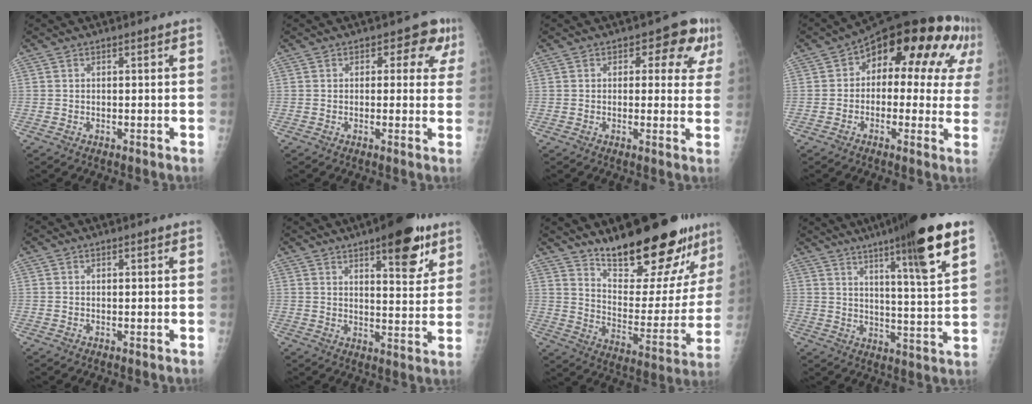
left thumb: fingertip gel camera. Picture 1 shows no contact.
{"total": 6.4, "force": [2.3, 4.2, 4.3], "torque": [0.002, 0.000, 0.014]}
{"total": 8.2, "force": [3.0, 4.9, 5.8], "torque": [-0.016, 0.001, 0.026]}
{"total": 19.9, "force": [6.9, 11.2, 14.9], "torque": [-0.132, 0.031, 0.079]}
{"total": 0.5, "force": [0.2, 0.3, 0.4], "torque": [-0.002, 0.001, 0.001]}
{"total": 13.3, "force": [7.6, 4.6, 9.8], "torque": [-0.098, -0.035, 0.103]}
{"total": 23.2, "force": [17.2, 7.2, 13.7], "torque": [-0.156, -0.112, 0.262]}
{"total": 17.4, "force": [9.8, 1.5, 14.4], "torque": [-0.200, -0.046, 0.143]}